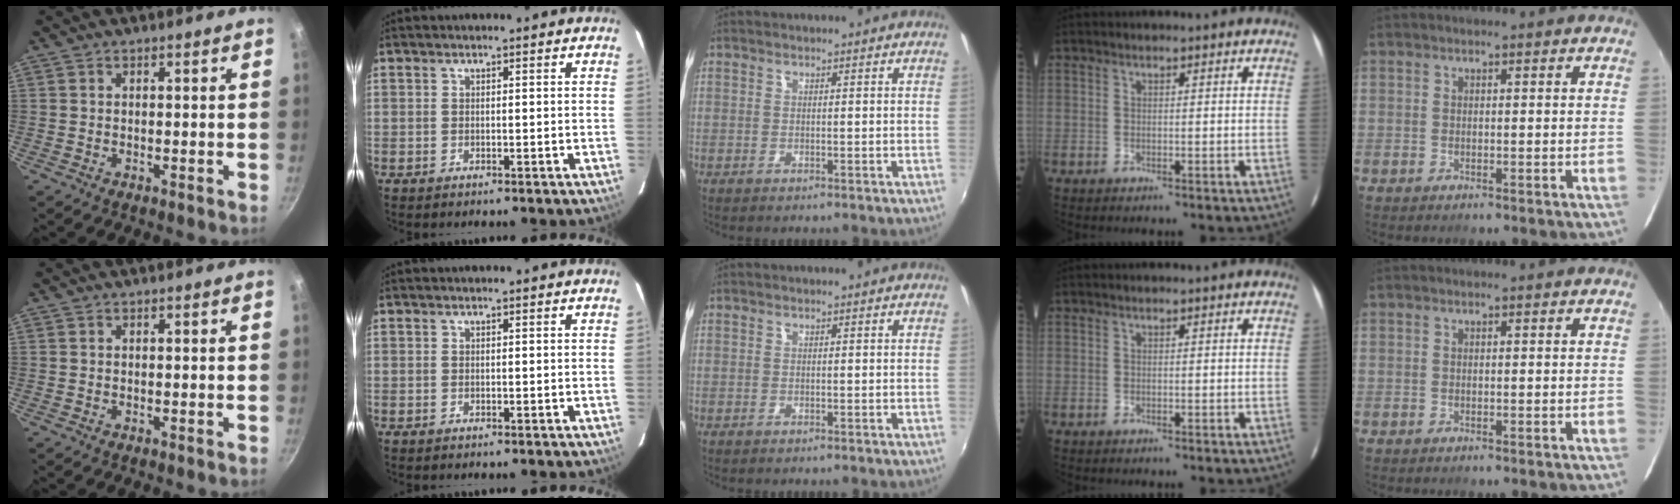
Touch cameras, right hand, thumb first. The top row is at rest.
{}